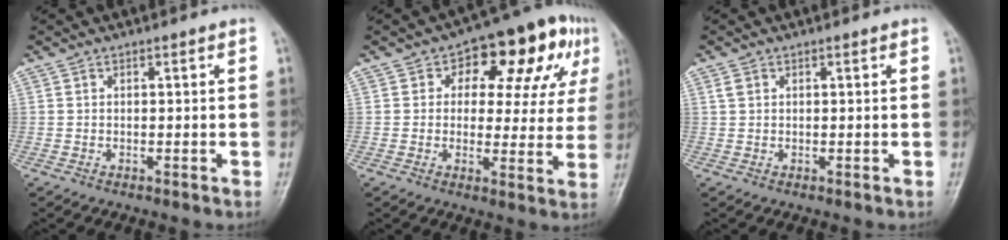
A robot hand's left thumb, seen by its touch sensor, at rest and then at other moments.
{"total": 15.5, "force": [6.0, 9.2, 10.9], "torque": [-0.076, 0.016, 0.073]}
{"total": 1.2, "force": [0.5, 1.0, 0.6], "torque": [-0.010, 0.004, 0.010]}